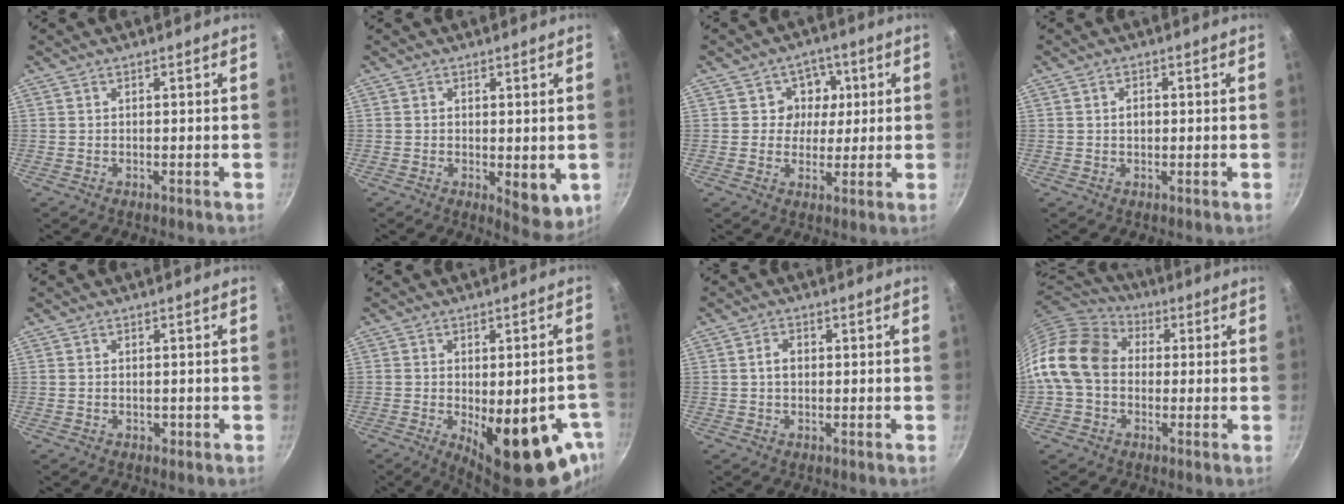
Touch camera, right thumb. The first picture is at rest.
{"total": 7.3, "force": [-0.9, 3.3, 6.4], "torque": [-0.071, -0.010, -0.004]}
{"total": 6.4, "force": [1.3, 6.0, 1.9], "torque": [0.019, -0.006, 0.010]}
{"total": 1.9, "force": [0.1, 1.3, 1.3], "torque": [-0.017, 0.005, 0.002]}
{"total": 1.0, "force": [-0.2, 0.8, 0.6], "torque": [-0.006, 0.002, -0.003]}
{"total": 18.6, "force": [-6.3, 7.4, 15.9], "torque": [-0.163, -0.005, -0.071]}
{"total": 2.6, "force": [0.2, 1.8, 1.8], "torque": [-0.024, 0.007, 0.002]}
{"total": 16.2, "force": [0.5, 12.6, 10.2], "torque": [-0.176, 0.035, -0.007]}